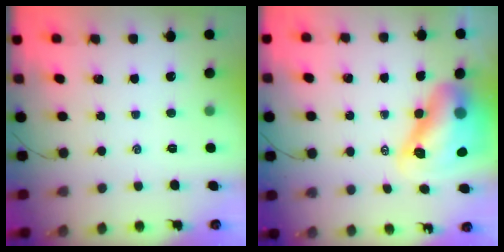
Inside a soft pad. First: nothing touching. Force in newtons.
{"total": 12.9, "press": 12.3, "slide": 4.0}